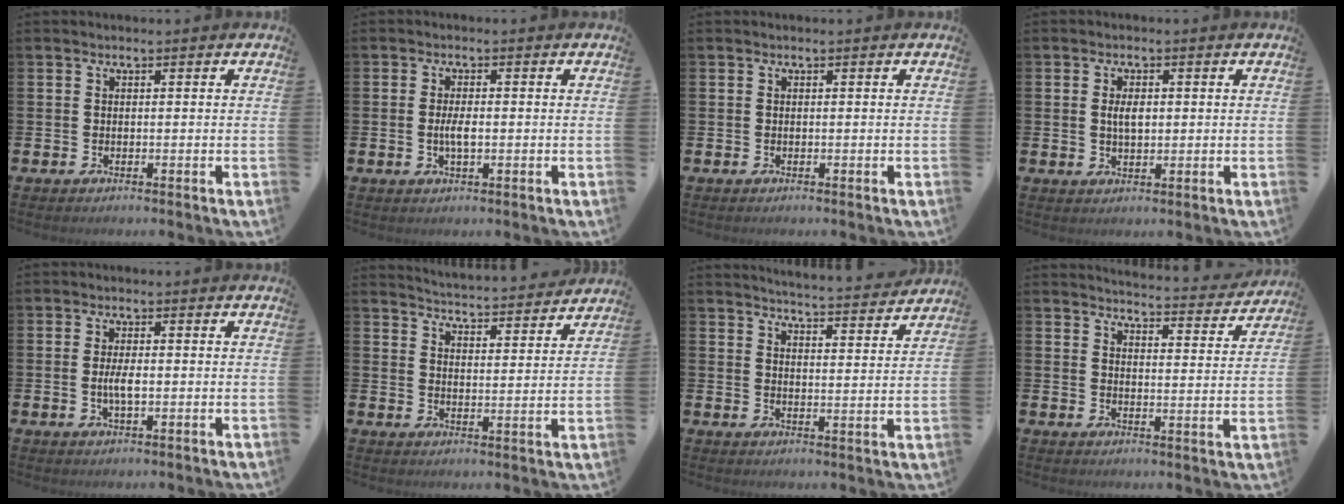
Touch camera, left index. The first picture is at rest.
{"total": 2.6, "force": [-0.2, 0.9, 2.5], "torque": [-0.043, 0.000, -0.005]}
{"total": 0.0}
{"total": 2.6, "force": [0.5, 1.4, 2.2], "torque": [-0.035, 0.003, 0.005]}
{"total": 3.0, "force": [-0.2, 1.0, 2.8], "torque": [-0.049, 0.000, -0.004]}
{"total": 4.8, "force": [4.8, 0.1, 0.1], "torque": [-0.018, -0.045, 0.083]}
{"total": 5.0, "force": [5.0, -0.2, 0.4], "torque": [-0.023, -0.040, 0.086]}
{"total": 4.4, "force": [4.4, 0.3, 0.5], "torque": [-0.016, -0.037, 0.073]}